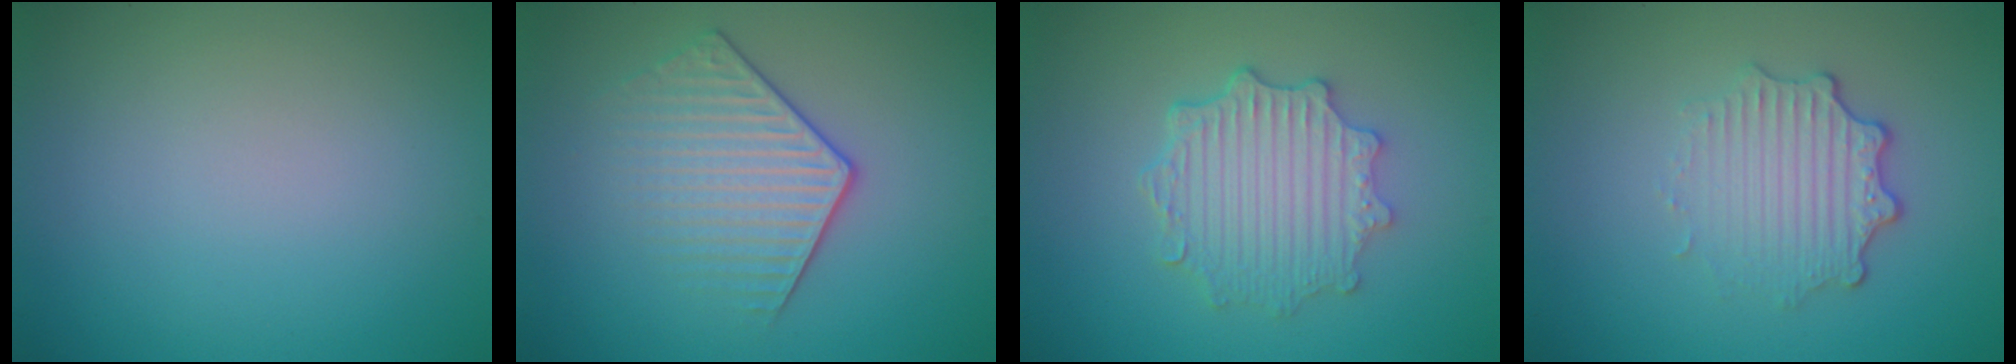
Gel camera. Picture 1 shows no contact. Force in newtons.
{"total": 3.5, "press": 3.1, "slide": 1.8}
{"total": 4.7, "press": 3.8, "slide": 2.7}
{"total": 3.4, "press": 2.7, "slide": 2.0}